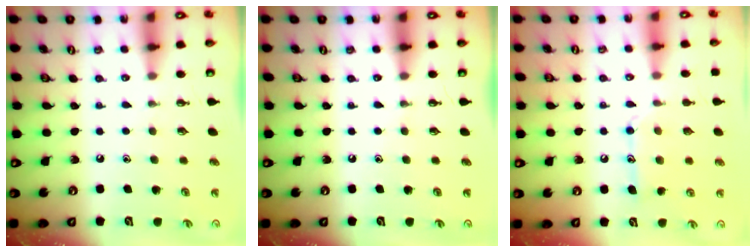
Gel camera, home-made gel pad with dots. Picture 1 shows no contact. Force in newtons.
{"total": 0.0}
{"total": 10.2, "press": 10.2, "slide": 0.6}